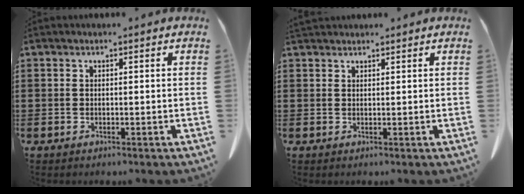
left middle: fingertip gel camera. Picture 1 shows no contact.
{"total": 1.3, "force": [1.3, 0.3, 0.1], "torque": [-0.007, 0.000, 0.026]}